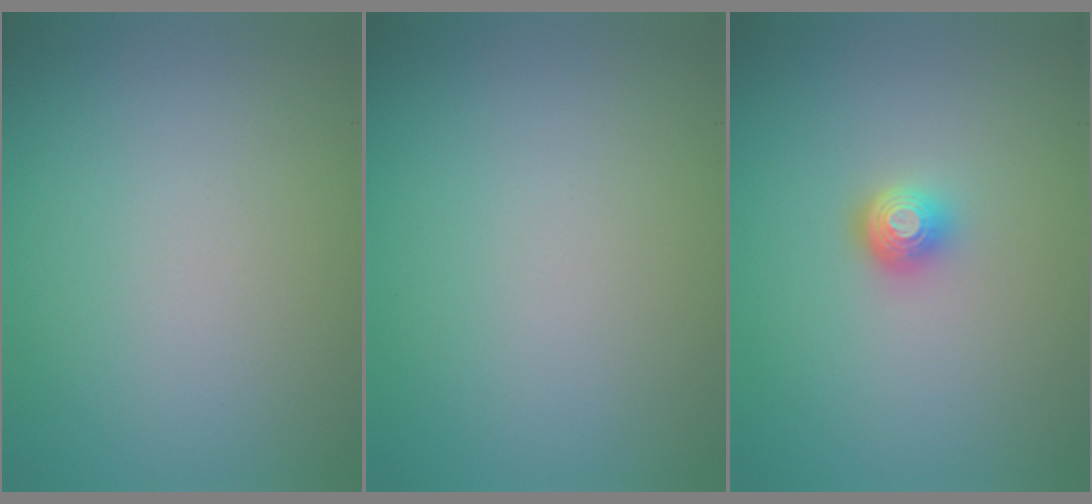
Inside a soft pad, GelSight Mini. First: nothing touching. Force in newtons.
{"total": 0.0}
{"total": 2.0, "press": 1.5, "slide": 1.4}